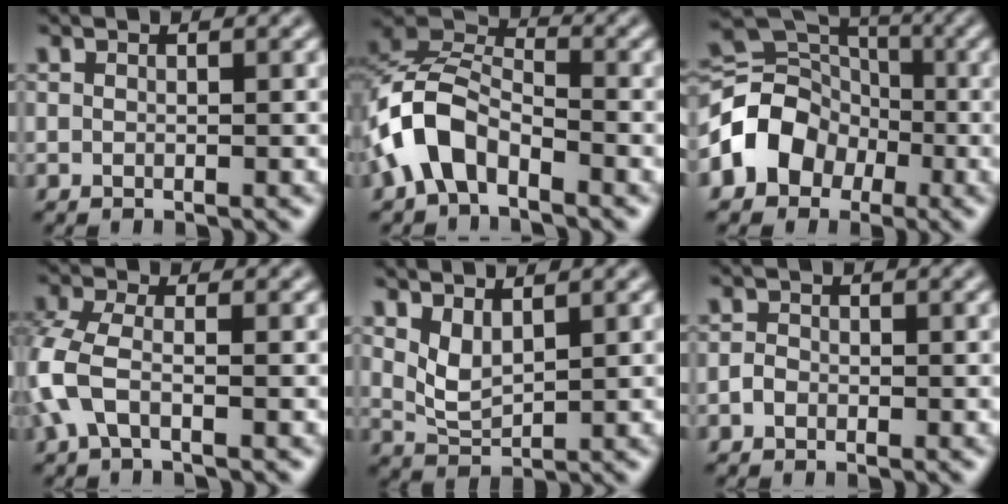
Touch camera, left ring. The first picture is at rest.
{"total": 6.2, "force": [-3.2, 3.4, 4.1], "torque": [-0.077, 0.011, -0.072]}
{"total": 6.8, "force": [-2.6, 5.5, 3.2], "torque": [-0.038, 0.011, -0.062]}
{"total": 4.0, "force": [-1.4, 1.9, 3.2], "torque": [-0.089, 0.003, -0.038]}
{"total": 2.4, "force": [1.3, 1.1, 1.6], "torque": [-0.040, -0.010, 0.034]}
{"total": 1.1, "force": [-0.6, 0.8, 0.4], "torque": [-0.007, 0.001, -0.014]}